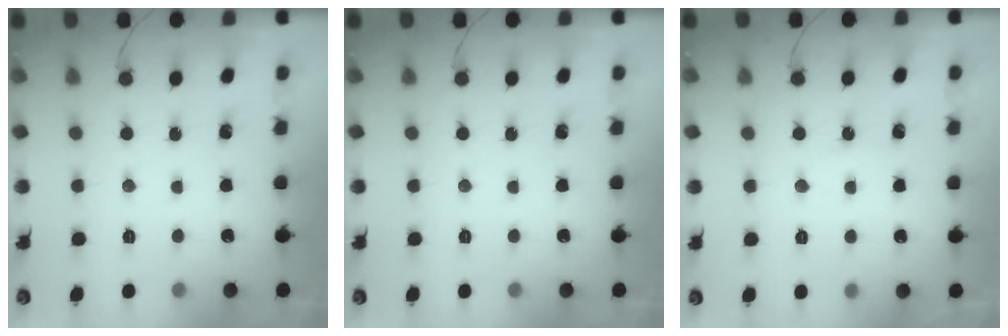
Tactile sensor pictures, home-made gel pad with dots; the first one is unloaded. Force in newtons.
{"total": 0.0}
{"total": 3.7, "press": 3.6, "slide": 0.7}